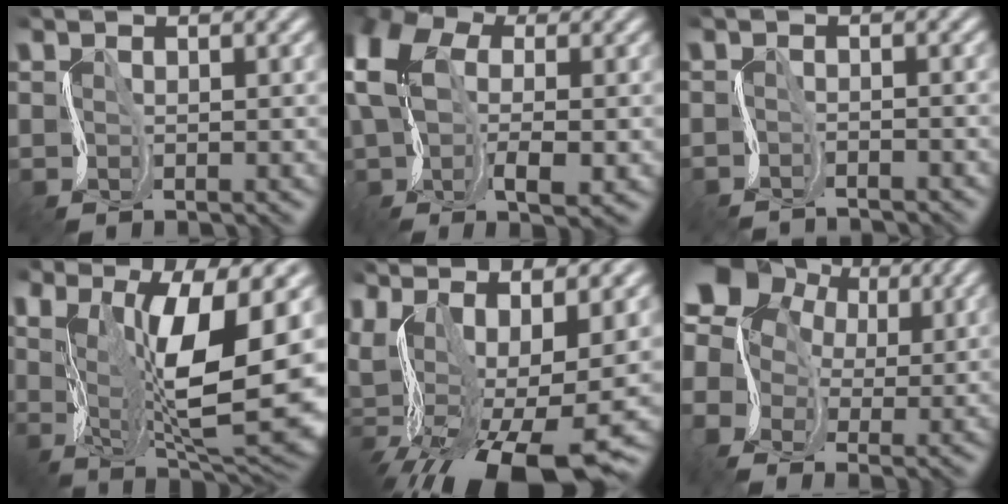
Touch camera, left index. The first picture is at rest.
{"total": 9.7, "force": [1.0, 6.0, 7.5], "torque": [-0.163, 0.012, 0.019]}
{"total": 3.1, "force": [-3.1, -0.4, -0.5], "torque": [0.004, -0.010, -0.055]}
{"total": 12.3, "force": [0.9, 4.4, 11.5], "torque": [-0.190, -0.012, 0.019]}
{"total": 14.4, "force": [-2.4, 4.5, 13.4], "torque": [-0.220, -0.026, -0.003]}
{"total": 10.3, "force": [2.3, 8.4, 5.6], "torque": [-0.134, 0.033, 0.021]}